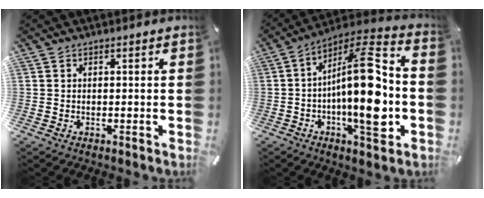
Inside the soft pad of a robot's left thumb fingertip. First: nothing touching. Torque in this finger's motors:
{"motor_torque": [0.04, 1.96, 2.40, 0.37, 0.26]}